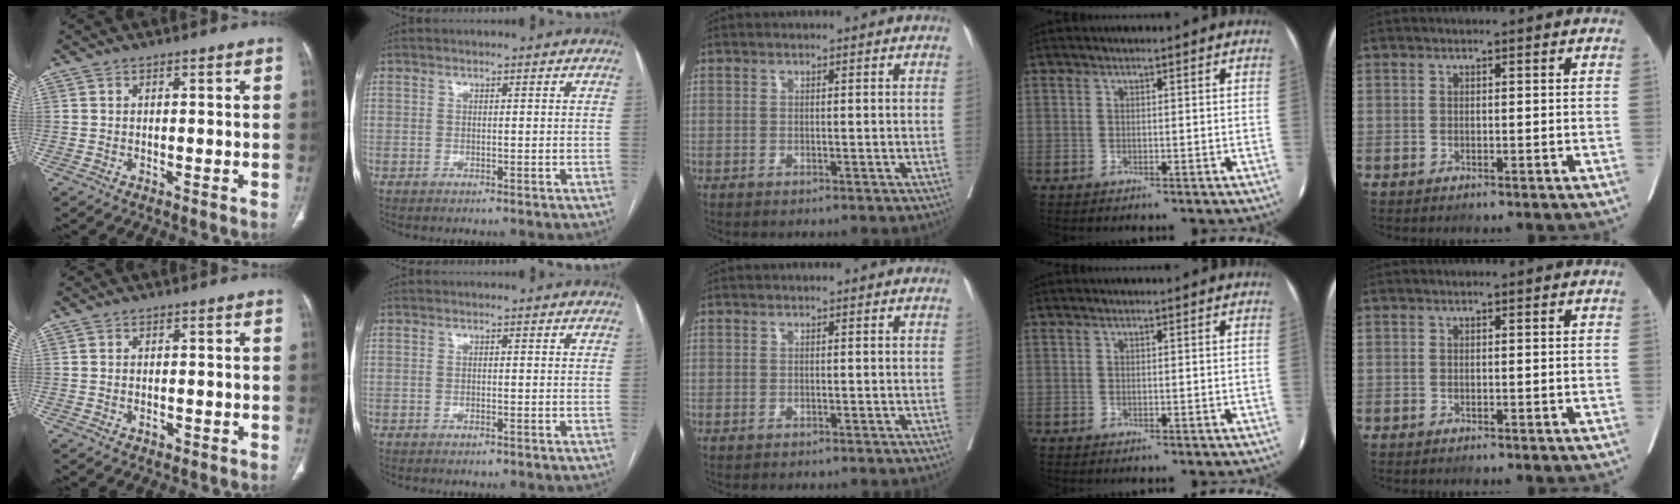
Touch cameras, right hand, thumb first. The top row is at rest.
{"thumb": {"total": 1.3, "force": [-0.5, 0.9, 0.8], "torque": [-0.013, 0.005, -0.004]}, "index": {"total": 0.7, "force": [-0.5, 0.2, 0.4], "torque": [-0.010, -0.001, -0.005]}}